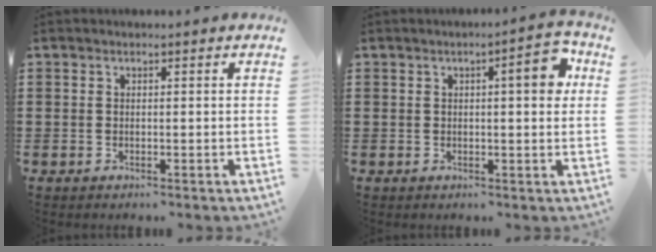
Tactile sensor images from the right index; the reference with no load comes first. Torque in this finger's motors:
{"motor_torque": [0.96, 0.06, 0.29, 0.08]}